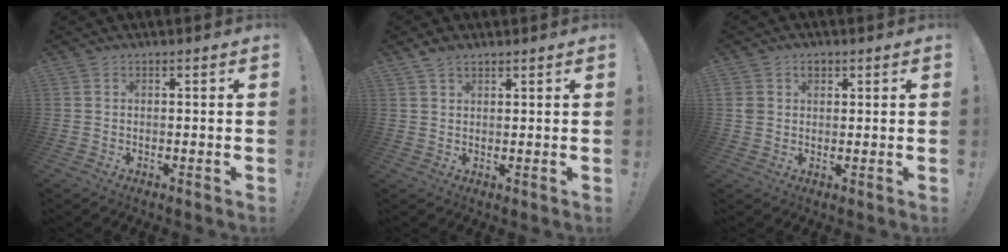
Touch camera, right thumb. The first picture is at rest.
{"total": 3.1, "force": [2.3, 1.4, 1.5], "torque": [-0.023, -0.007, 0.043]}
{"total": 3.6, "force": [1.2, 2.9, 1.7], "torque": [-0.022, -0.001, 0.022]}